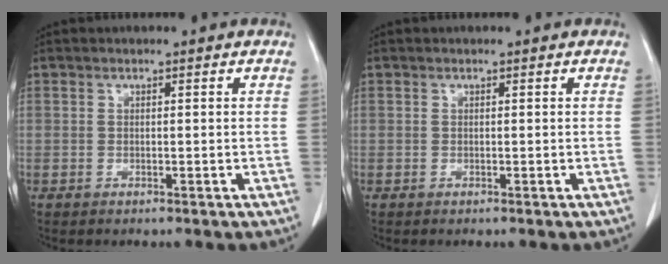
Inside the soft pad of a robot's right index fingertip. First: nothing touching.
{"total": 0.0}